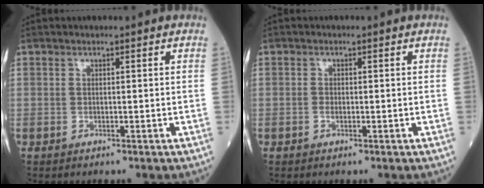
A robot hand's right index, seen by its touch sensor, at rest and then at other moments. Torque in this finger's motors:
{"motor_torque": [-0.15, -0.15, -0.04, 0.00]}